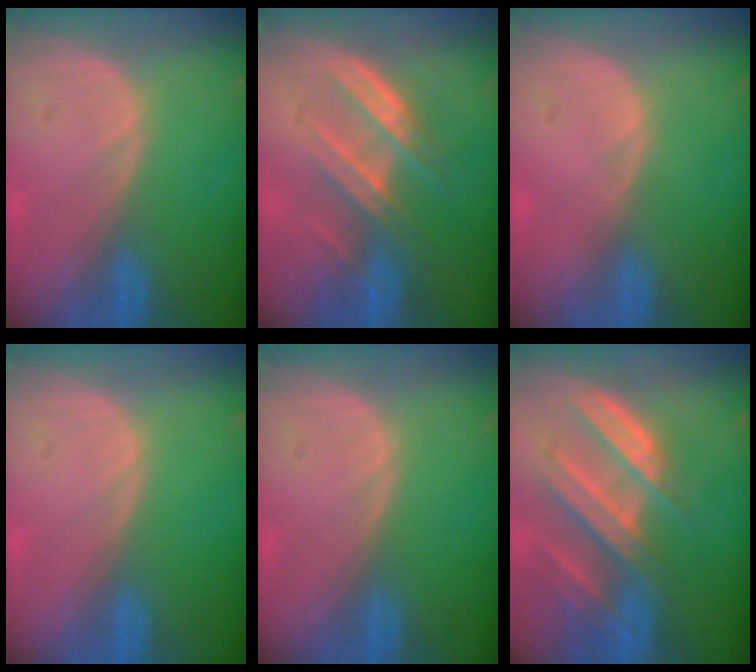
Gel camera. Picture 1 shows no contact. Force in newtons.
{"total": 7.1, "press": 6.5, "slide": 2.8}
{"total": 0.0}
{"total": 0.0}
{"total": 0.0}
{"total": 9.4, "press": 8.3, "slide": 4.4}